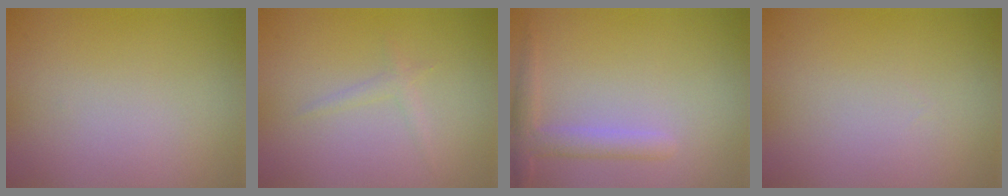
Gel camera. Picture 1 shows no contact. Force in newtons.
{"total": 0.9, "press": 0.9, "slide": 0.1}
{"total": 2.3, "press": 2.3, "slide": 0.2}
{"total": 0.0}